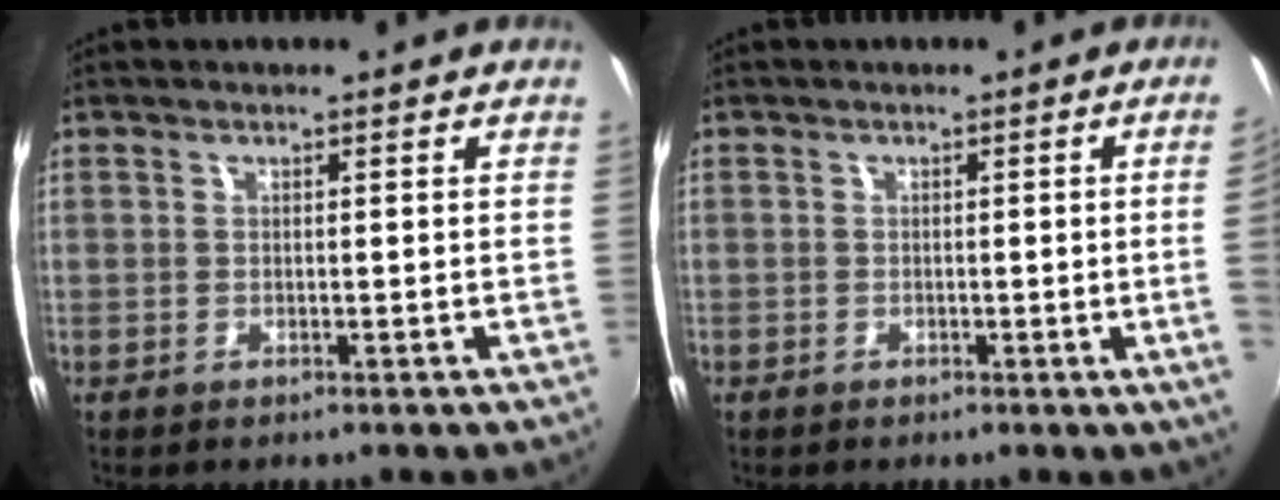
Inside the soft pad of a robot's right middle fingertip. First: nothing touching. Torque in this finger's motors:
{"motor_torque": [1.03, -1.11, -0.25, -0.21]}